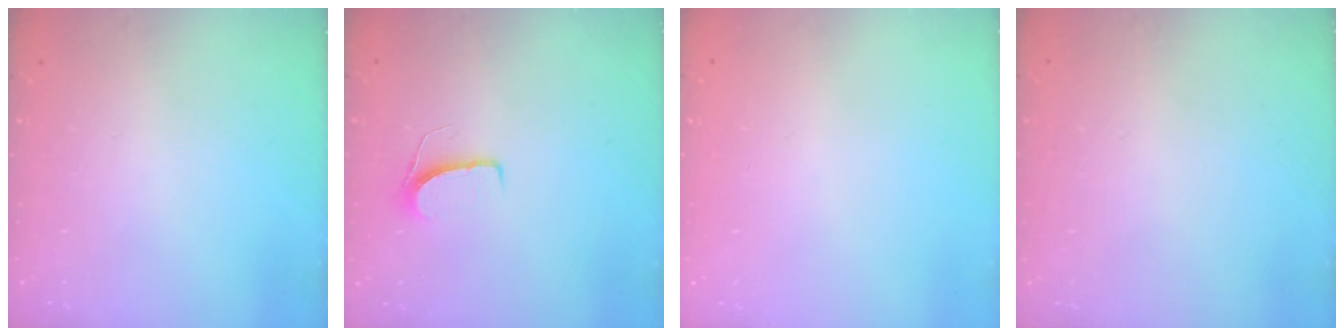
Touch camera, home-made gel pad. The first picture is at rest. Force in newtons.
{"total": 6.4, "press": 6.4, "slide": 0.6}
{"total": 0.0}
{"total": 0.0}